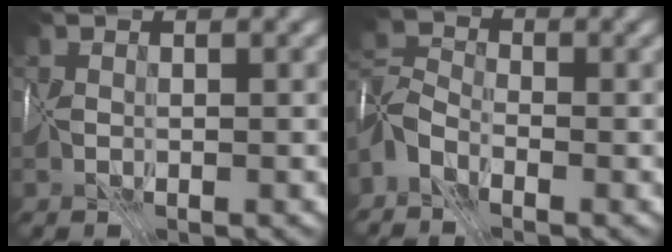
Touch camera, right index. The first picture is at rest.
{"total": 2.9, "force": [-2.6, 0.9, 1.1], "torque": [-0.031, 0.009, -0.068]}